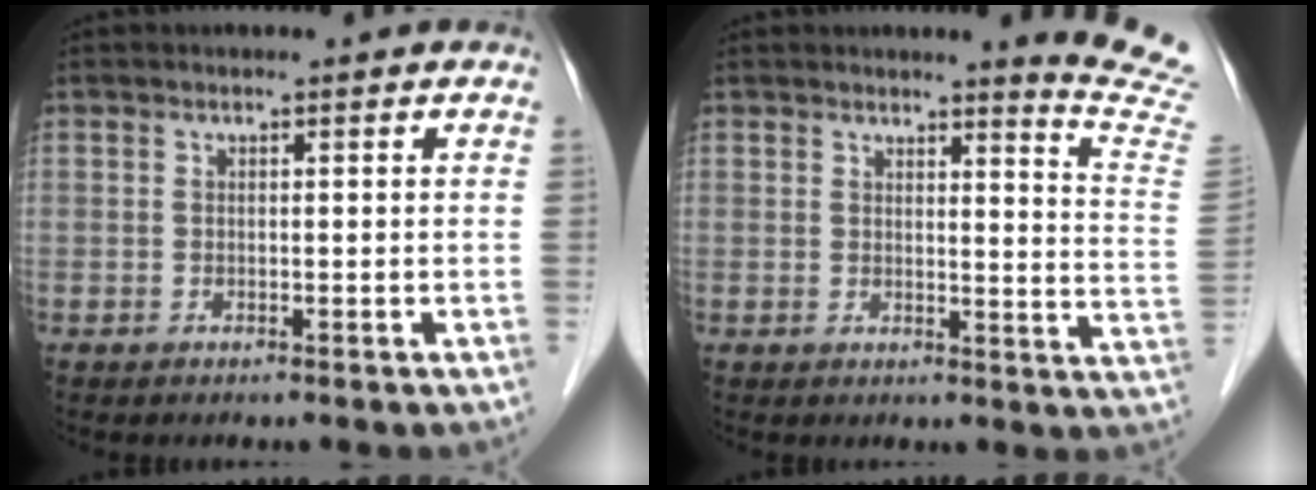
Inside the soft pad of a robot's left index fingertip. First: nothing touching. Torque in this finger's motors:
{"motor_torque": [0.35, -0.57, 0.14, 0.03]}